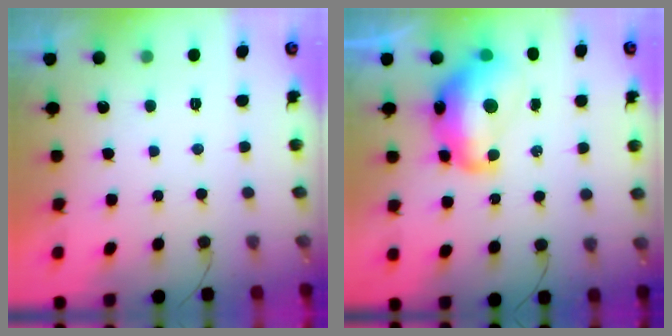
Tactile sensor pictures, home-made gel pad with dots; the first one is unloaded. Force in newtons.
{"total": 15.3, "press": 15.2, "slide": 1.5}